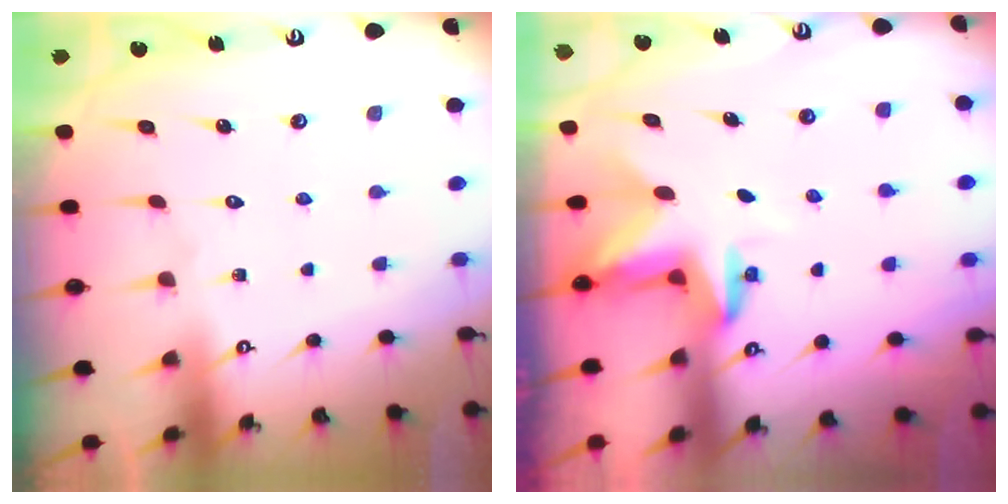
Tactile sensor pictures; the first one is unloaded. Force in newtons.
{"total": 3.3, "press": 3.3, "slide": 0.1}